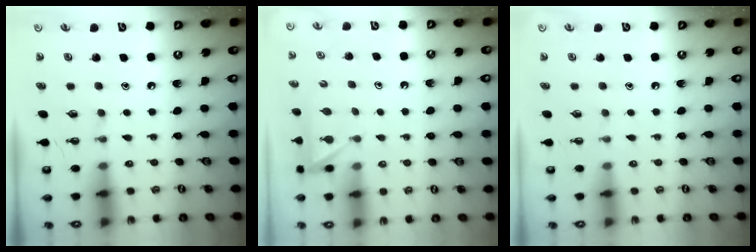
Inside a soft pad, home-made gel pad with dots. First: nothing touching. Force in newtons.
{"total": 3.0, "press": 3.0, "slide": 0.4}
{"total": 0.0}